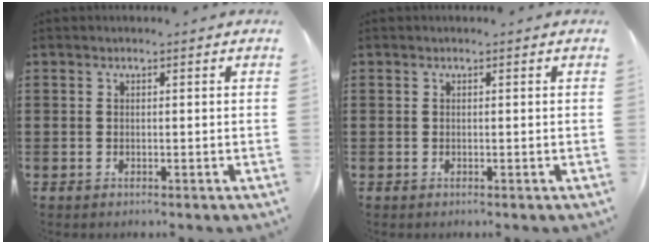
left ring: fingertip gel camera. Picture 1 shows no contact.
{"total": 0.0}